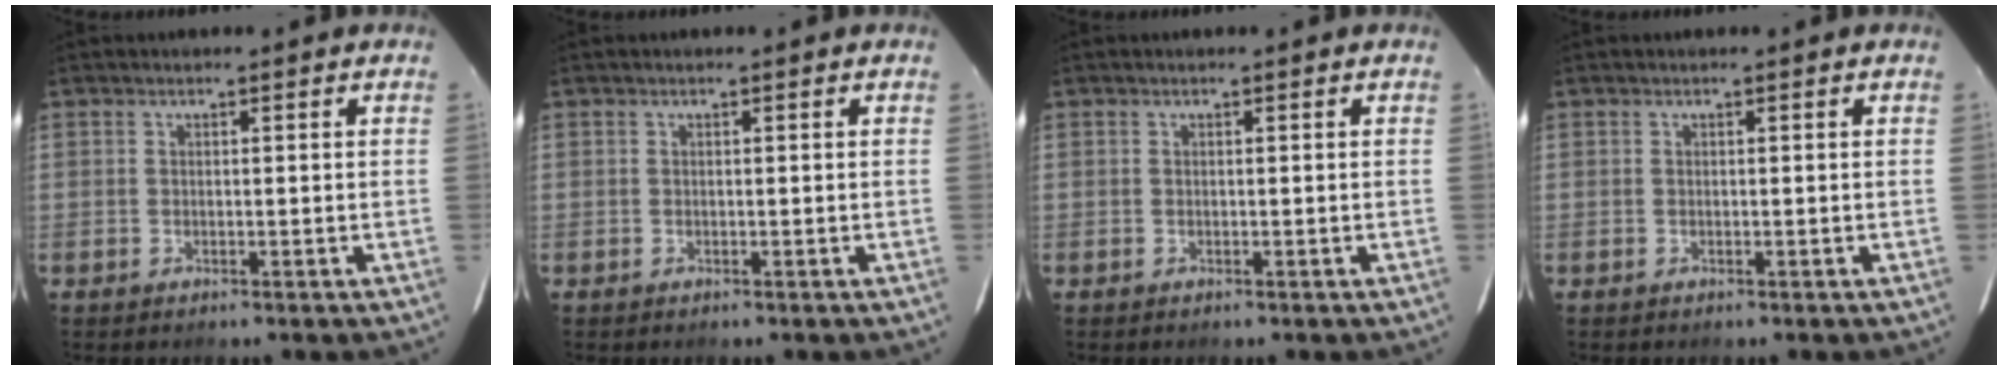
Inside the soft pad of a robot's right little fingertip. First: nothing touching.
{"total": 0.0}
{"total": 0.0}
{"total": 0.0}